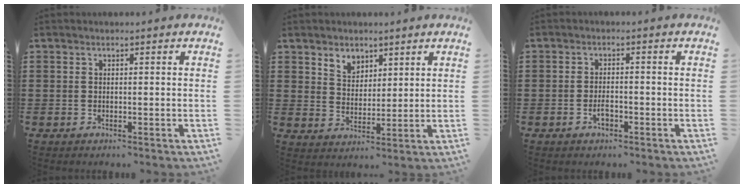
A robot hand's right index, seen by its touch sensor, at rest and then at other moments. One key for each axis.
{"total": 4.1, "fx": 3.1, "fy": 2.6, "fz": 0.5, "tx": -0.023, "ty": 0.005, "tz": 0.059}
{"total": 2.4, "fx": -1.1, "fy": 1.0, "fz": 1.8, "tx": -0.036, "ty": 0.001, "tz": -0.019}